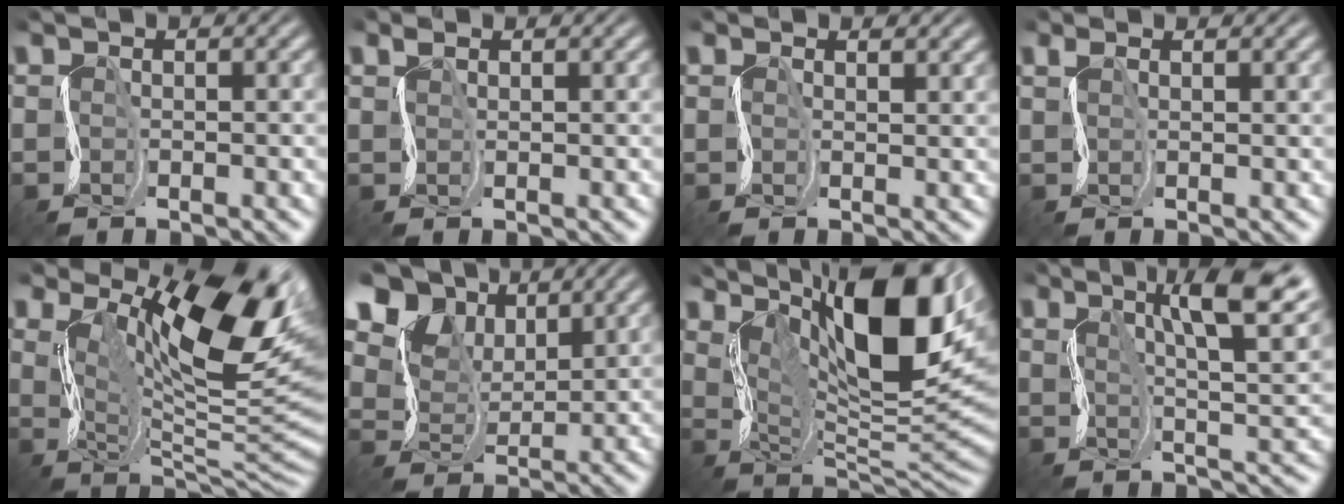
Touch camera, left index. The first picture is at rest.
{"total": 1.4, "force": [1.1, 0.4, -0.7], "torque": [0.014, 0.010, 0.018]}
{"total": 1.5, "force": [1.3, 0.7, -0.2], "torque": [0.012, 0.005, 0.020]}
{"total": 1.6, "force": [1.4, 0.7, 0.2], "torque": [0.007, 0.011, 0.021]}
{"total": 12.8, "force": [6.1, 5.0, 10.0], "torque": [-0.138, 0.000, 0.104]}
{"total": 9.4, "force": [6.5, 5.8, 3.6], "torque": [-0.104, 0.014, 0.105]}
{"total": 16.8, "force": [7.3, 6.2, 13.8], "torque": [-0.199, 0.023, 0.125]}
{"total": 9.1, "force": [4.7, 2.5, 7.4], "torque": [-0.105, 0.012, 0.073]}